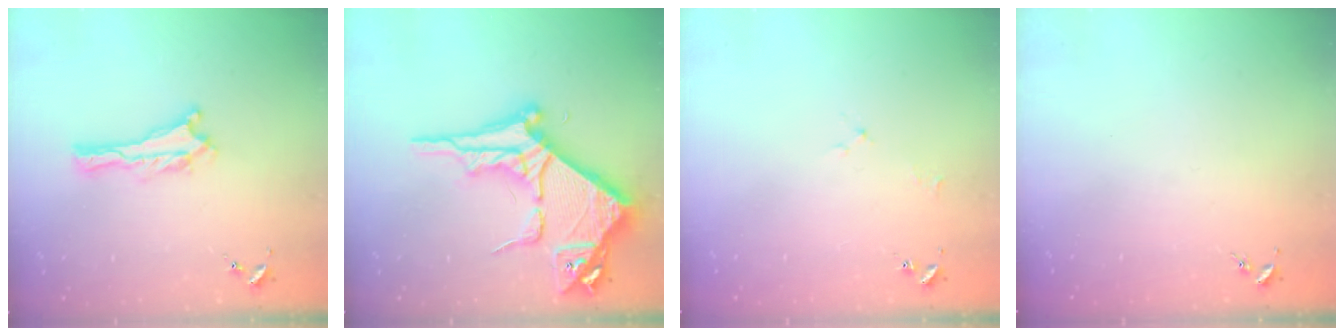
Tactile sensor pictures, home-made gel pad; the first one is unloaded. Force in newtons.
{"total": 10.5, "press": 10.4, "slide": 1.2}
{"total": 1.7, "press": 1.6, "slide": 0.3}
{"total": 0.0}